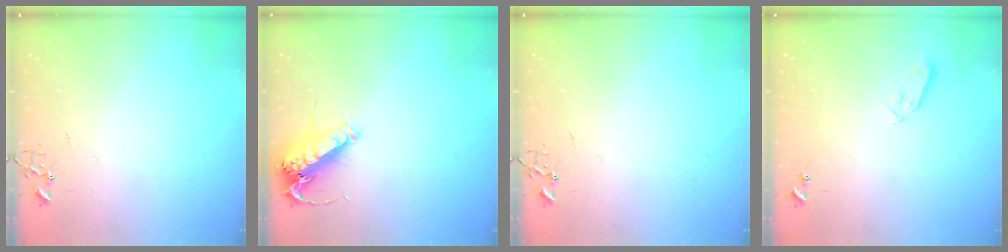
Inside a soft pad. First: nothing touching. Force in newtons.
{"total": 14.4, "press": 14.2, "slide": 2.0}
{"total": 0.0}
{"total": 4.1, "press": 4.0, "slide": 0.7}